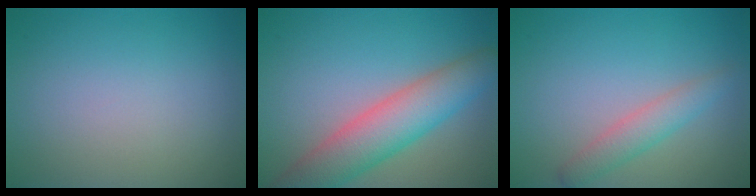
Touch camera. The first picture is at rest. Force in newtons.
{"total": 6.9, "press": 6.9, "slide": 0.3}
{"total": 2.4, "press": 2.4, "slide": 0.2}